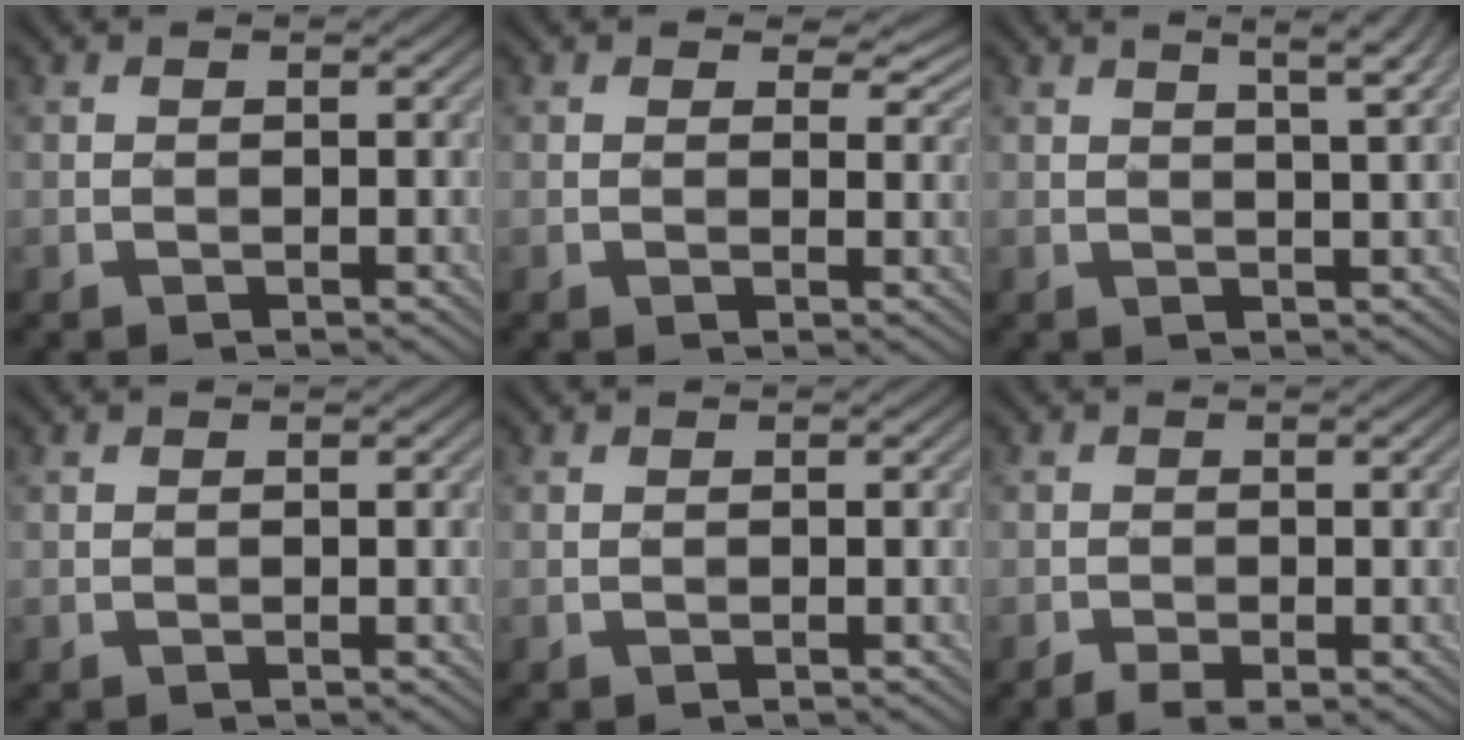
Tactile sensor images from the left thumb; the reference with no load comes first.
{"total": 3.9, "force": [2.3, 2.1, 2.4], "torque": [-0.035, -0.004, 0.032]}
{"total": 5.4, "force": [2.8, 1.0, 4.5], "torque": [-0.065, 0.017, 0.038]}
{"total": 0.0}
{"total": 0.0}
{"total": 2.0, "force": [-1.4, 0.7, 1.4], "torque": [-0.028, 0.001, -0.025]}